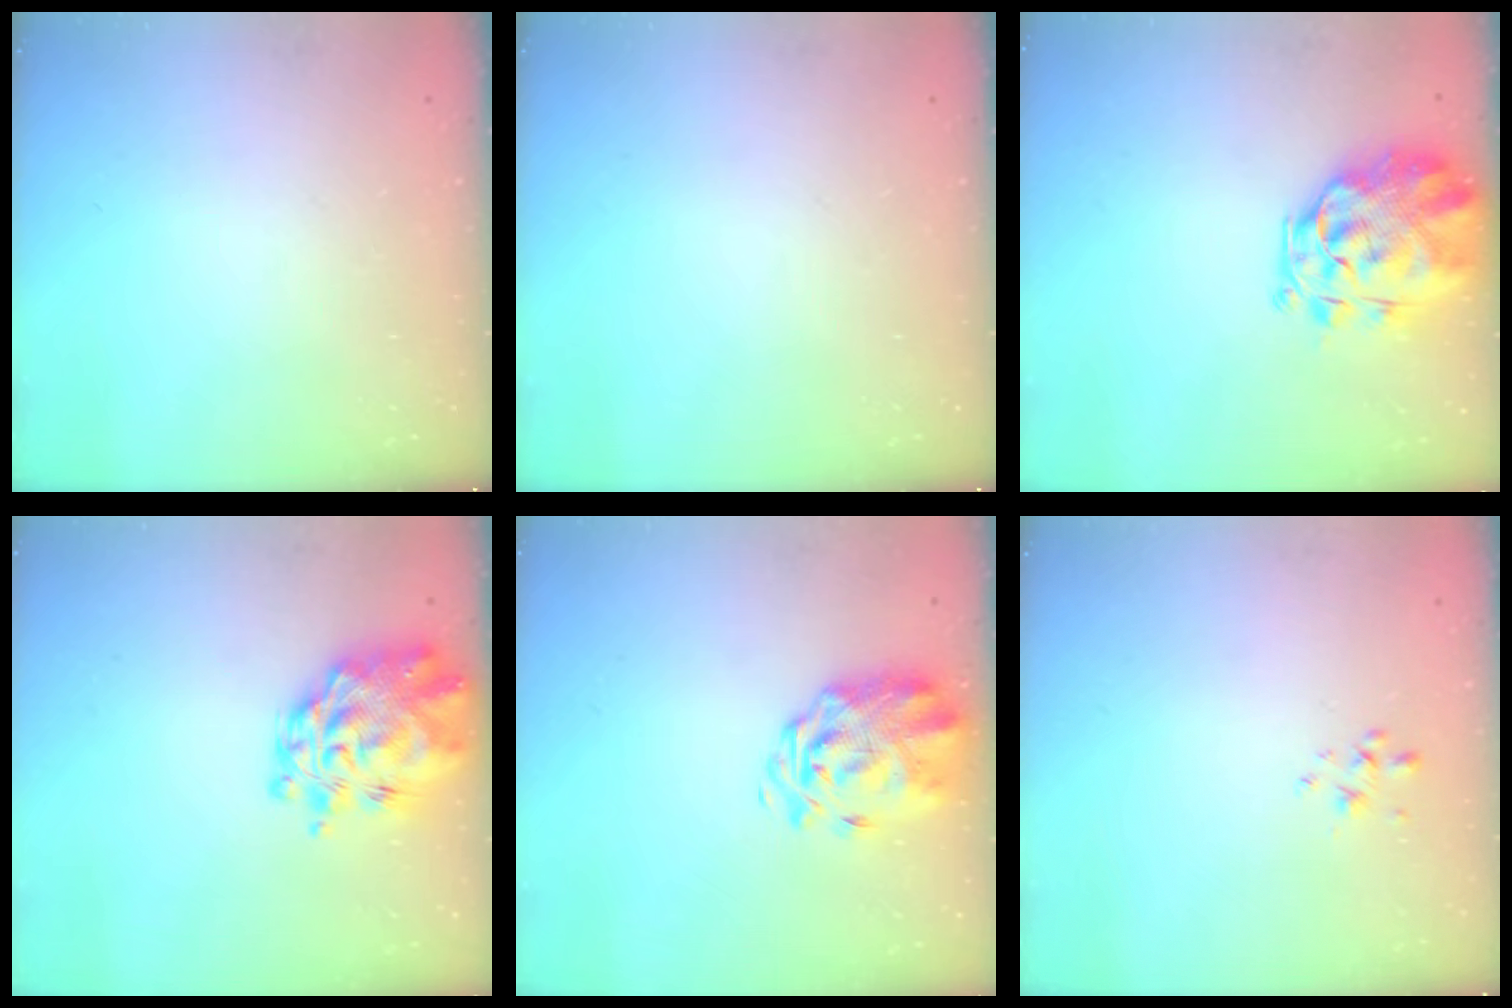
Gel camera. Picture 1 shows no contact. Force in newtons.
{"total": 0.0}
{"total": 3.7, "press": 3.3, "slide": 1.6}
{"total": 10.5, "press": 10.0, "slide": 3.4}
{"total": 4.0, "press": 3.8, "slide": 1.2}
{"total": 1.4, "press": 1.3, "slide": 0.6}